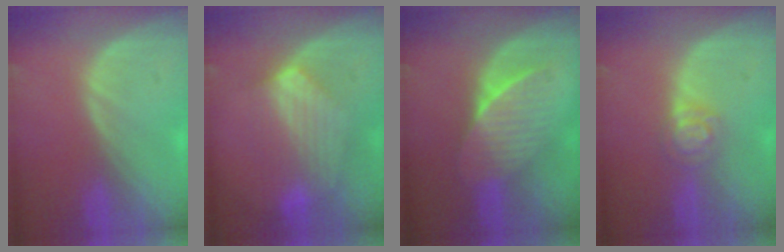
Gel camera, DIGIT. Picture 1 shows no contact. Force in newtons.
{"total": 7.0, "press": 7.0, "slide": 0.2}
{"total": 7.6, "press": 6.8, "slide": 3.5}
{"total": 4.0, "press": 3.6, "slide": 1.8}